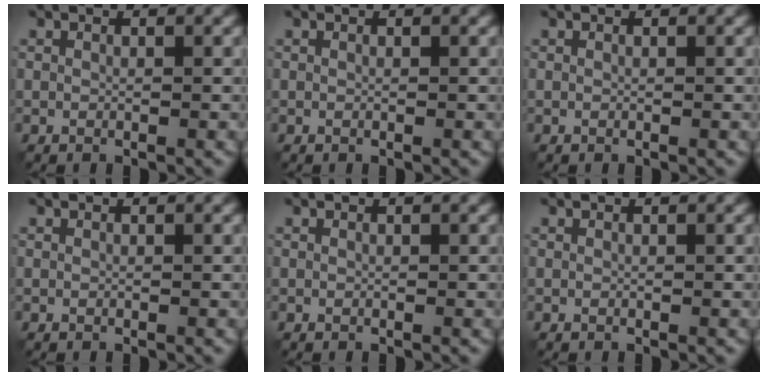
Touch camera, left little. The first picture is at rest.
{"total": 0.0}
{"total": 0.0}
{"total": 0.0}
{"total": 0.0}
{"total": 0.0}